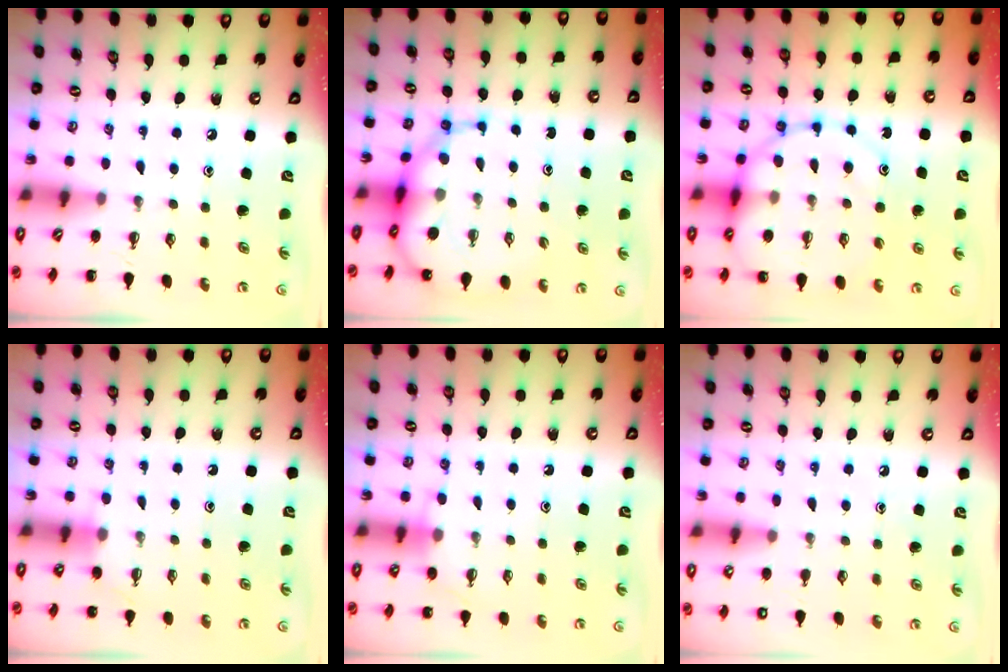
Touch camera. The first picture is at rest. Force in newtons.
{"total": 10.2, "press": 9.7, "slide": 3.1}
{"total": 15.9, "press": 15.8, "slide": 2.4}
{"total": 4.3, "press": 4.1, "slide": 1.2}
{"total": 6.7, "press": 6.5, "slide": 1.6}
{"total": 8.7, "press": 8.3, "slide": 2.4}